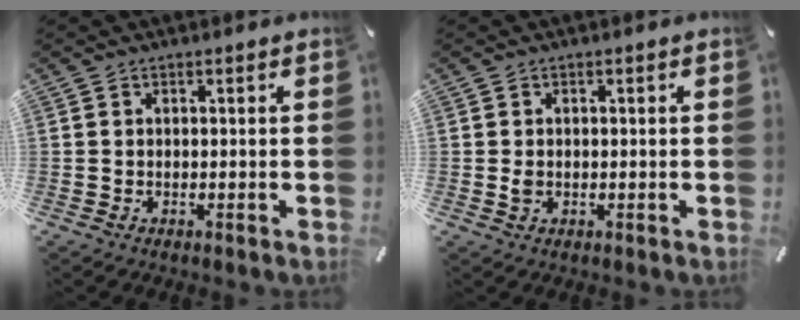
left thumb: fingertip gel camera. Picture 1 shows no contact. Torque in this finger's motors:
{"motor_torque": [0.36, 0.59, 0.35, -0.09, -0.04]}